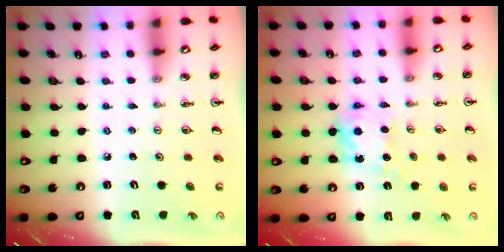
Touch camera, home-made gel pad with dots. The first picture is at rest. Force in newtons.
{"total": 8.7, "press": 8.7, "slide": 0.4}